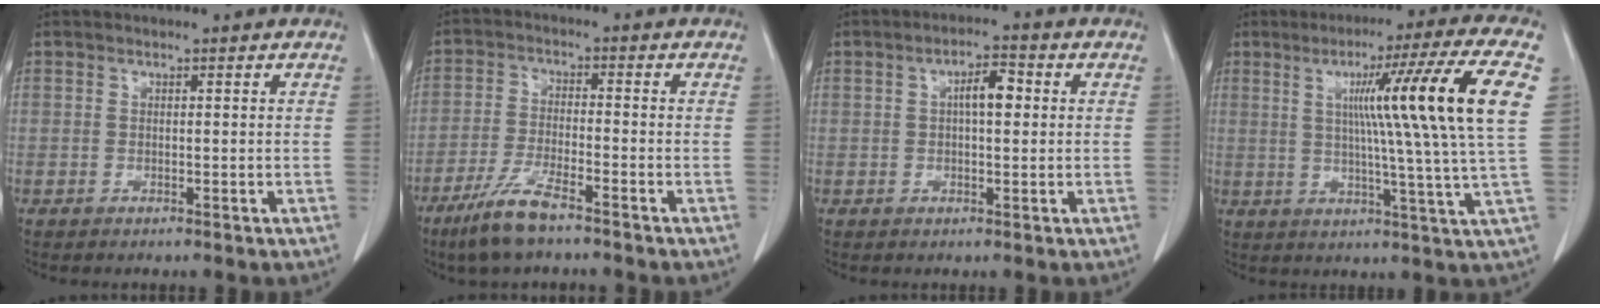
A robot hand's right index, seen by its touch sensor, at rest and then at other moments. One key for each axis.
{"total": 7.5, "fx": -5.4, "fy": 0.9, "fz": 5.1, "tx": -0.112, "ty": -0.016, "tz": -0.103}
{"total": 4.3, "fx": 0.7, "fy": 1.4, "fz": 4.0, "tx": -0.067, "ty": 0.012, "tz": 0.009}
{"total": 17.9, "fx": 4.6, "fy": -2.8, "fz": 17.0, "tx": -0.238, "ty": 0.003, "tz": 0.055}